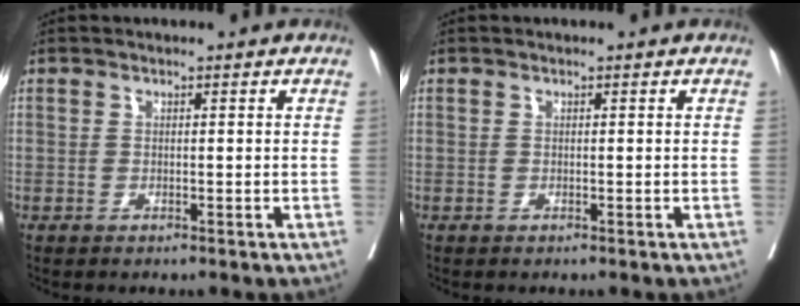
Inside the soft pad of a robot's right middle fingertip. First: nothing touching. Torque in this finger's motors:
{"motor_torque": [-0.03, -0.05, 0.00, 0.01]}